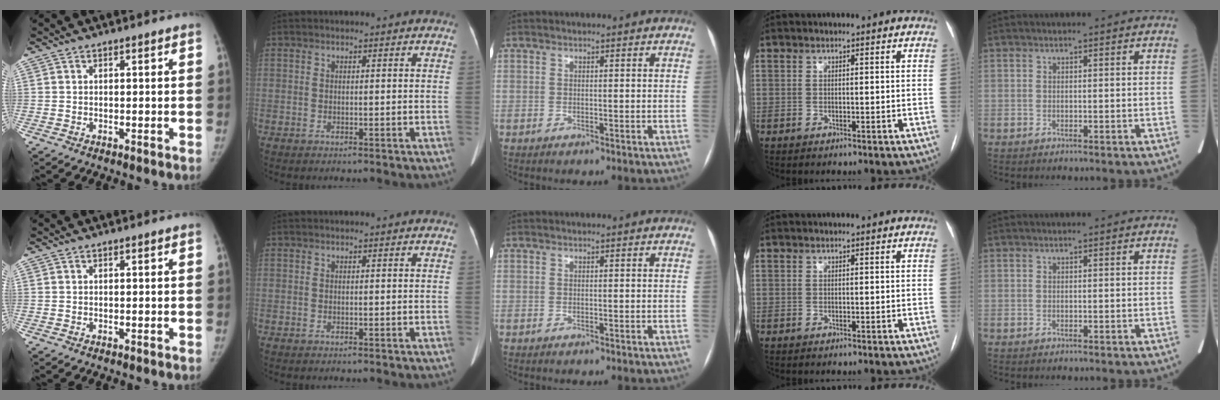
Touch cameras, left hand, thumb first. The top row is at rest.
{}